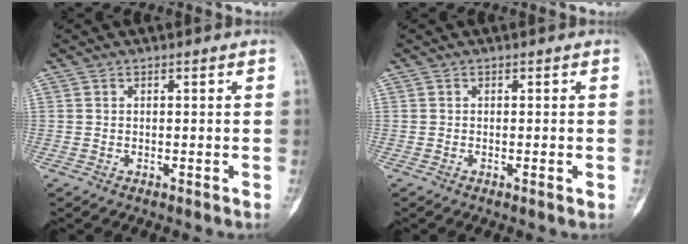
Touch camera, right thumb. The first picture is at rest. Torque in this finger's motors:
{"motor_torque": [-0.64, -0.32, -0.46, 0.04, 0.08]}